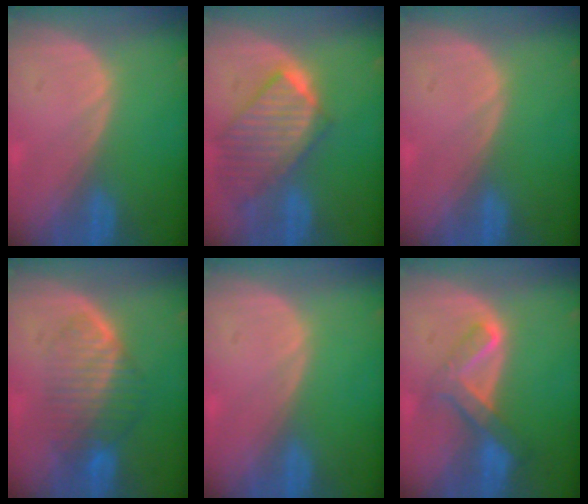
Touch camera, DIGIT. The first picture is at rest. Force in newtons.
{"total": 9.9, "press": 8.7, "slide": 4.7}
{"total": 0.0}
{"total": 7.2, "press": 6.6, "slide": 2.7}
{"total": 0.0}
{"total": 6.7, "press": 5.6, "slide": 3.6}